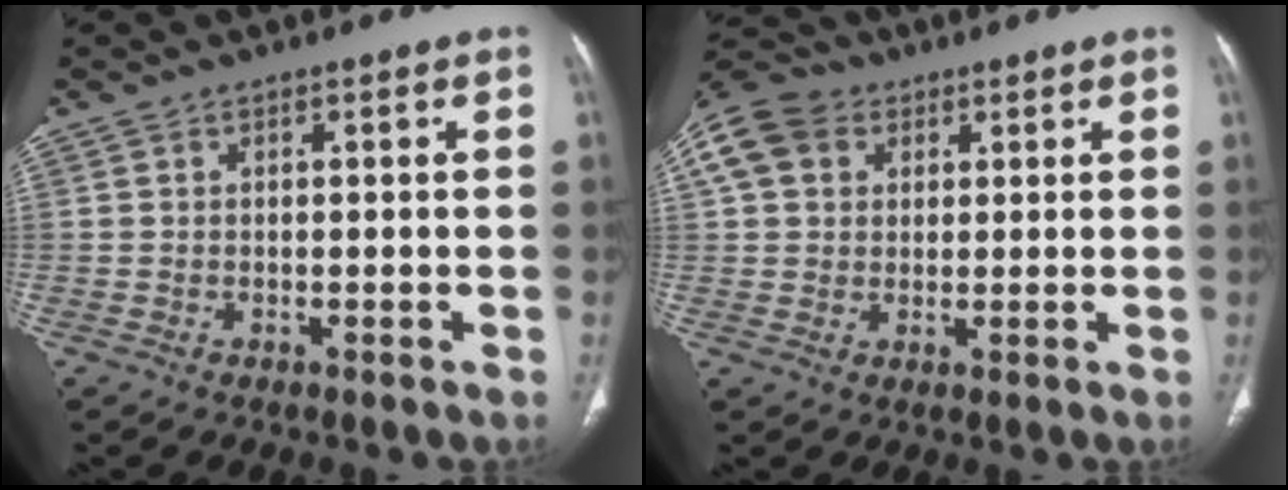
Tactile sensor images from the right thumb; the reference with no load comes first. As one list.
[{"total": 11.3, "force": [4.1, 8.9, 5.5], "torque": [-0.102, 0.020, 0.068]}]